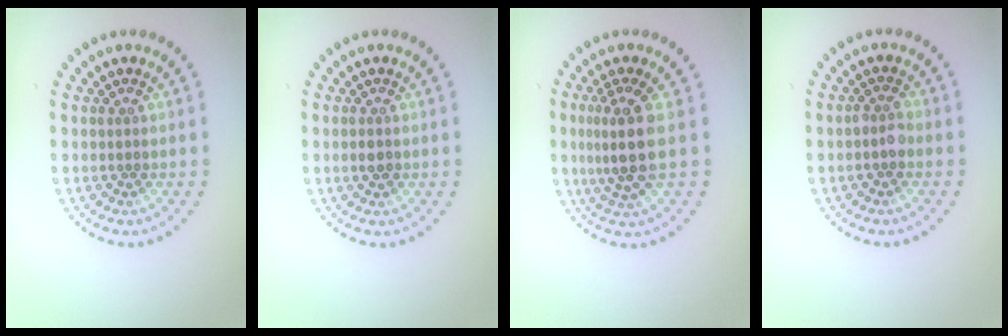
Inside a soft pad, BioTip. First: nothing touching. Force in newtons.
{"total": 1.0, "press": 1.0, "slide": 0.3}
{"total": 3.9, "press": 3.3, "slide": 1.9}
{"total": 1.5, "press": 1.4, "slide": 0.7}